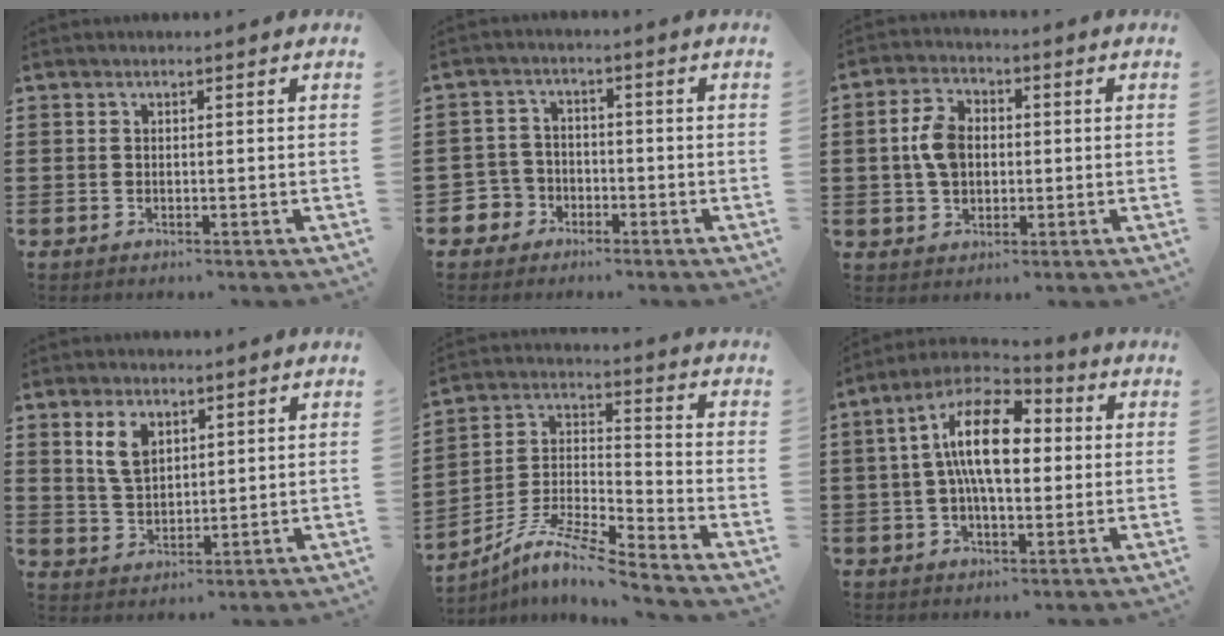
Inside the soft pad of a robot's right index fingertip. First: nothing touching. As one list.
[{"total": 4.1, "force": [-2.1, 3.5, 0.6], "torque": [-0.046, 0.000, -0.049]}, {"total": 6.1, "force": [0.0, 4.2, 4.4], "torque": [-0.113, 0.009, -0.007]}, {"total": 5.8, "force": [2.8, 3.4, 3.7], "torque": [-0.077, 0.008, 0.050]}, {"total": 8.1, "force": [-7.4, 0.3, 3.3], "torque": [-0.080, -0.004, -0.152]}, {"total": 12.8, "force": [1.9, 6.3, 11.0], "torque": [-0.229, 0.009, 0.024]}]